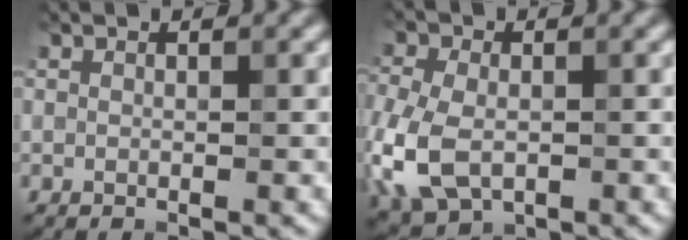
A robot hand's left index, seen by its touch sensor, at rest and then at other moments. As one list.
[{"total": 7.7, "force": [-2.2, 5.1, 5.4], "torque": [-0.138, -0.017, -0.052]}]